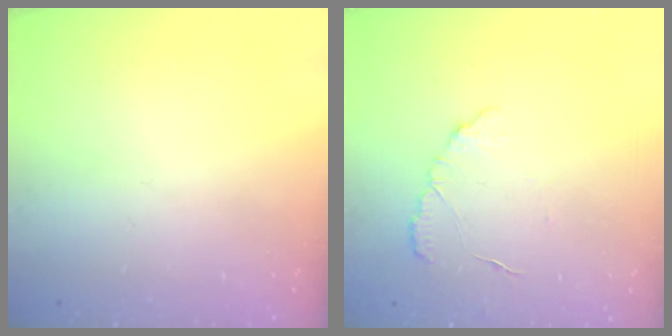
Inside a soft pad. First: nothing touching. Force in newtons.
{"total": 4.5, "press": 4.5, "slide": 0.4}